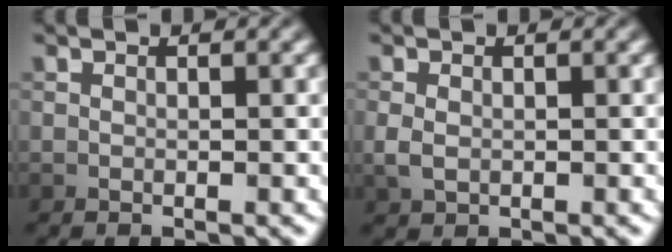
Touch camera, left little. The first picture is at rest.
{"total": 1.6, "force": [-0.2, 1.2, 1.0], "torque": [-0.028, -0.004, -0.001]}